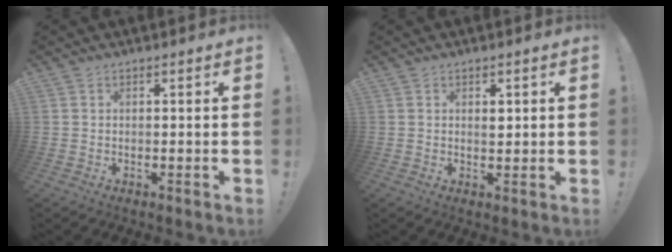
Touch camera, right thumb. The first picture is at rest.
{"total": 1.8, "force": [0.9, 1.1, 1.0], "torque": [0.001, -0.006, 0.011]}